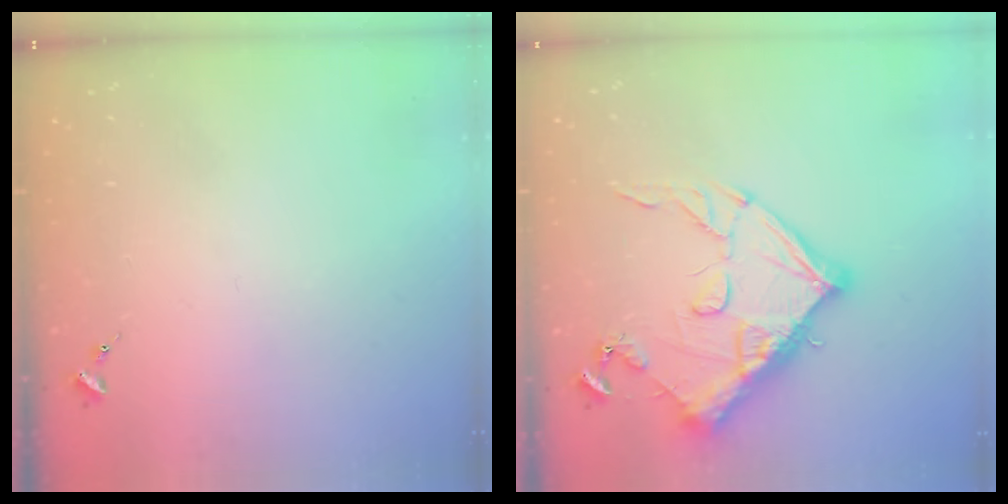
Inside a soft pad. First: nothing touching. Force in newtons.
{"total": 15.4, "press": 15.4, "slide": 0.9}